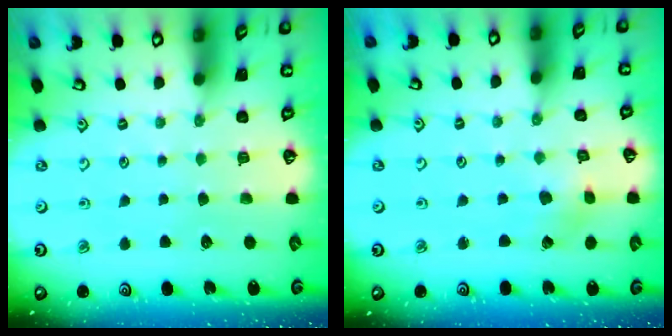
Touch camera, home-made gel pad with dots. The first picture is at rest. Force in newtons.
{"total": 2.1, "press": 2.1, "slide": 0.3}